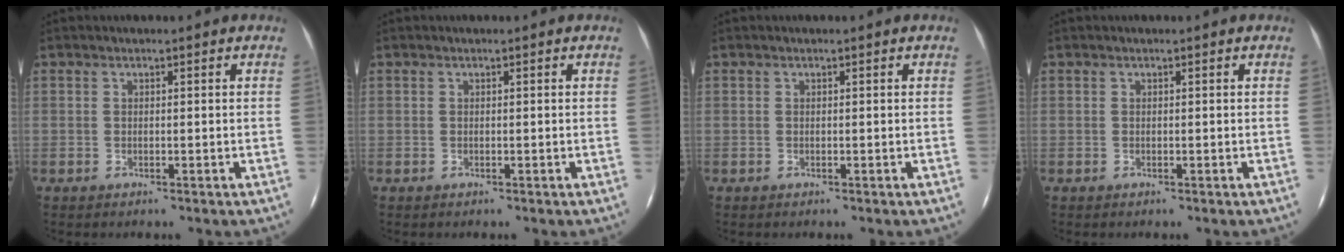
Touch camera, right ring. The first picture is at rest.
{"total": 0.0}
{"total": 0.0}
{"total": 0.0}